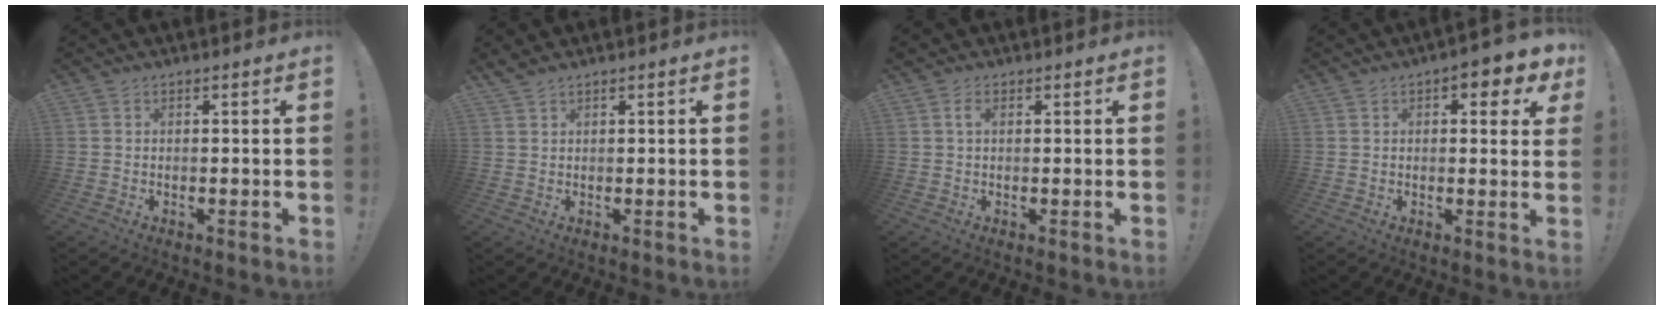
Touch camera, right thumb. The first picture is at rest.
{"total": 1.6, "force": [1.4, 0.2, 0.7], "torque": [-0.021, -0.004, 0.027]}
{"total": 2.2, "force": [0.9, 1.1, 1.6], "torque": [-0.027, 0.001, 0.014]}
{"total": 5.1, "force": [2.3, 2.1, 4.1], "torque": [-0.042, -0.009, 0.033]}